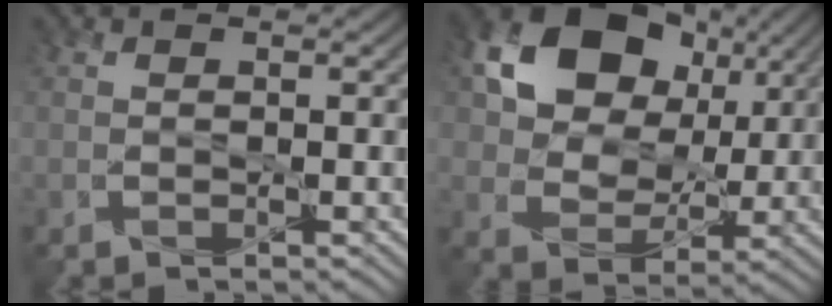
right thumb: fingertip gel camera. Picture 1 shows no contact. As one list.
[{"total": 14.2, "force": [5.5, 10.4, 8.0], "torque": [-0.158, 0.012, 0.097]}]